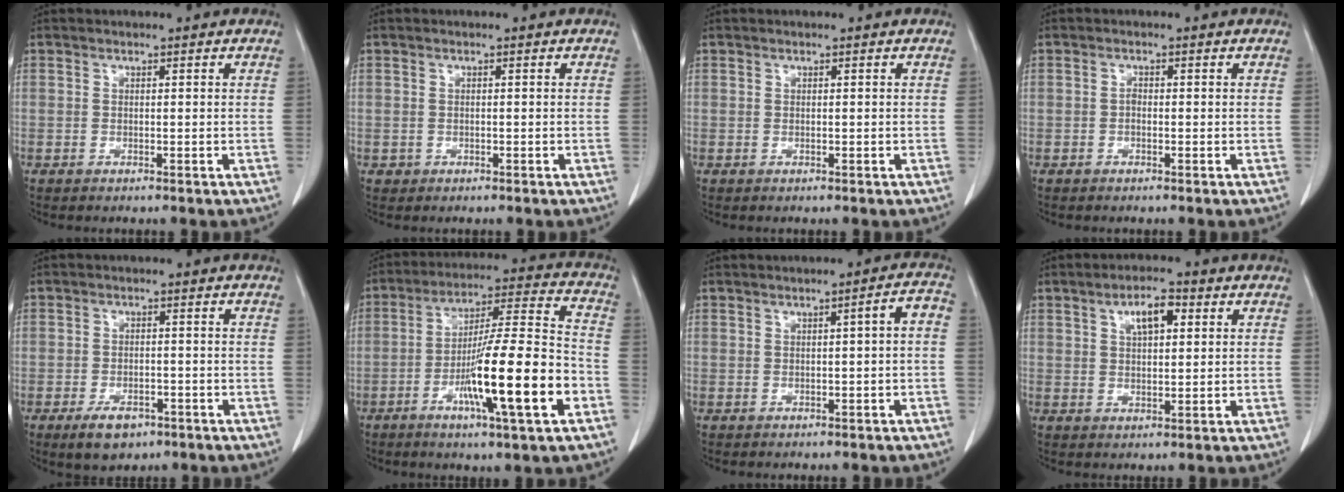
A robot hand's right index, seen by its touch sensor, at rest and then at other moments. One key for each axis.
{"total": 3.4, "fx": -1.1, "fy": 3.1, "fz": 0.5, "tx": -0.003, "ty": 0.009, "tz": -0.009}
{"total": 0.0}
{"total": 1.2, "fx": -0.3, "fy": 0.8, "fz": 0.9, "tx": -0.015, "ty": 0.004, "tz": -0.006}
{"total": 5.8, "fx": -3.5, "fy": 3.2, "fz": 3.3, "tx": -0.060, "ty": -0.001, "tz": -0.049}
{"total": 18.7, "fx": -6.6, "fy": 1.1, "fz": 17.5, "tx": -0.290, "ty": -0.006, "tz": -0.105}
{"total": 4.1, "fx": -0.2, "fy": 0.7, "fz": 4.0, "tx": -0.056, "ty": 0.021, "tz": -0.001}
{"total": 6.0, "fx": 2.3, "fy": 2.5, "fz": 5.0, "tx": -0.091, "ty": 0.009, "tz": 0.042}